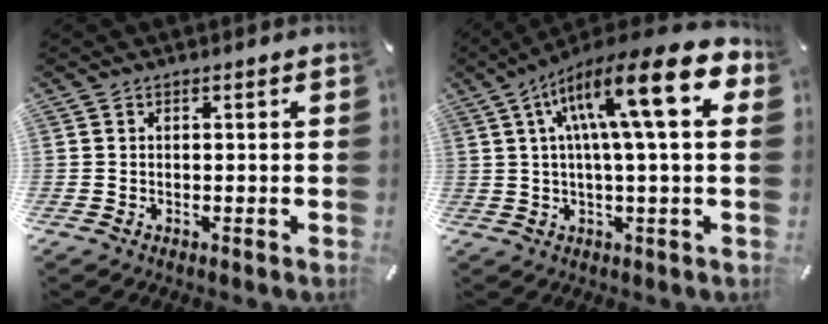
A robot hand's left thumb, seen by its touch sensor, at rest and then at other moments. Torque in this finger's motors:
{"motor_torque": [0.63, 1.65, 1.68, -1.09, 0.68]}